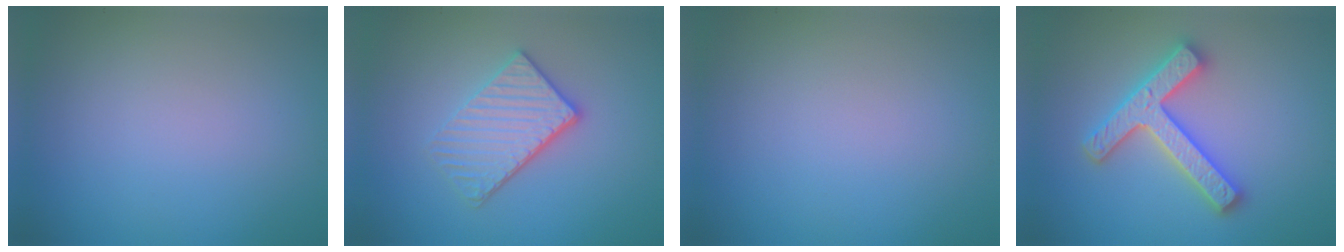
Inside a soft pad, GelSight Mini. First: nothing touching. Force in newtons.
{"total": 3.8, "press": 3.2, "slide": 2.0}
{"total": 0.0}
{"total": 4.5, "press": 4.4, "slide": 0.8}